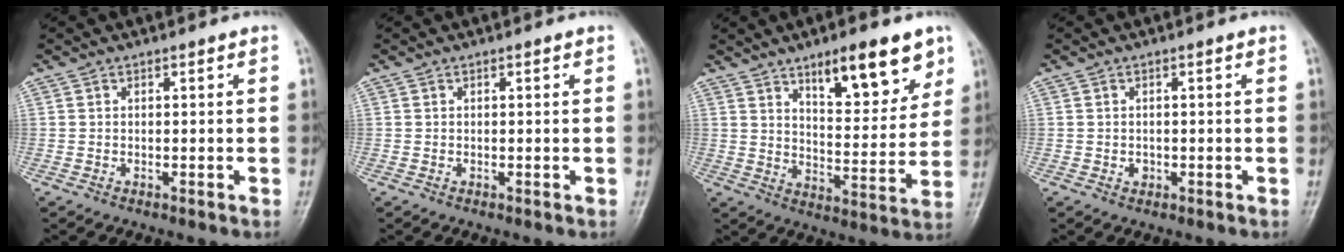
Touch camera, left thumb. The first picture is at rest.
{"total": 0.6, "force": [0.1, 0.2, 0.6], "torque": [-0.010, 0.003, 0.004]}
{"total": 14.3, "force": [8.7, 5.0, 10.2], "torque": [-0.110, -0.050, 0.136]}
{"total": 1.2, "force": [-0.3, 1.0, 0.6], "torque": [-0.003, 0.005, -0.002]}